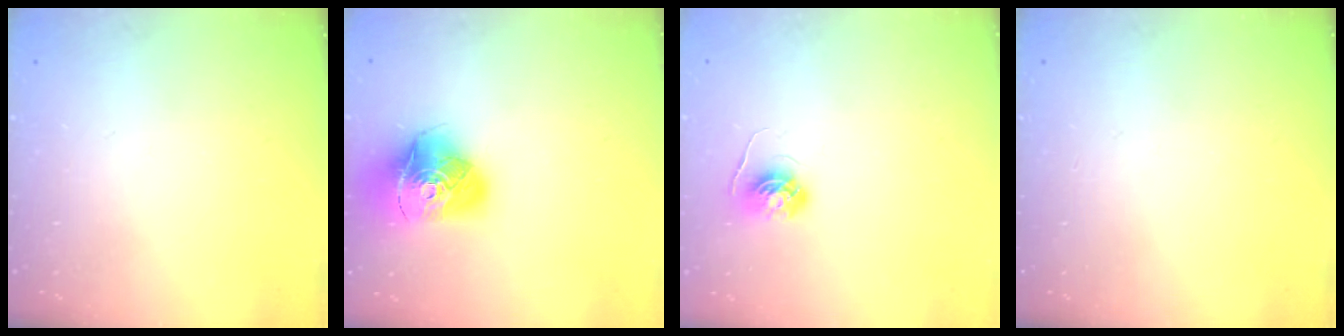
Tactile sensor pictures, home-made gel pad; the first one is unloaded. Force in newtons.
{"total": 16.4, "press": 16.3, "slide": 1.8}
{"total": 4.3, "press": 4.3, "slide": 0.5}
{"total": 0.0}